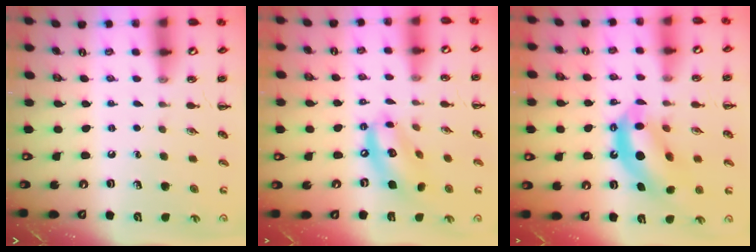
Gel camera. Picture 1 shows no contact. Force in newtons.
{"total": 12.5, "press": 12.2, "slide": 3.0}
{"total": 12.6, "press": 12.2, "slide": 3.4}